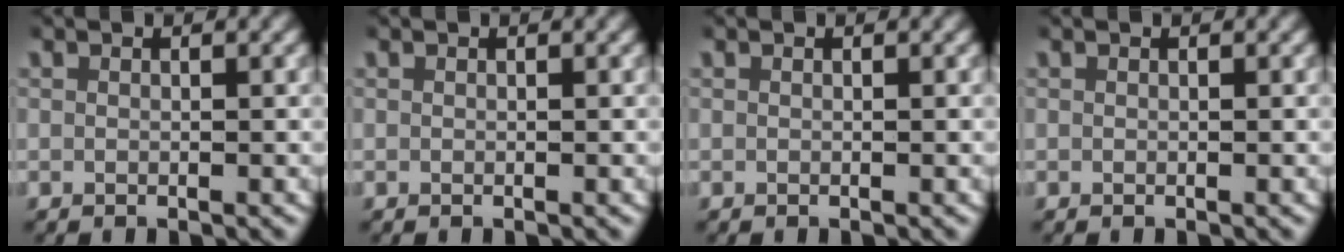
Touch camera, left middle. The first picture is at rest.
{"total": 0.0}
{"total": 0.0}
{"total": 0.0}